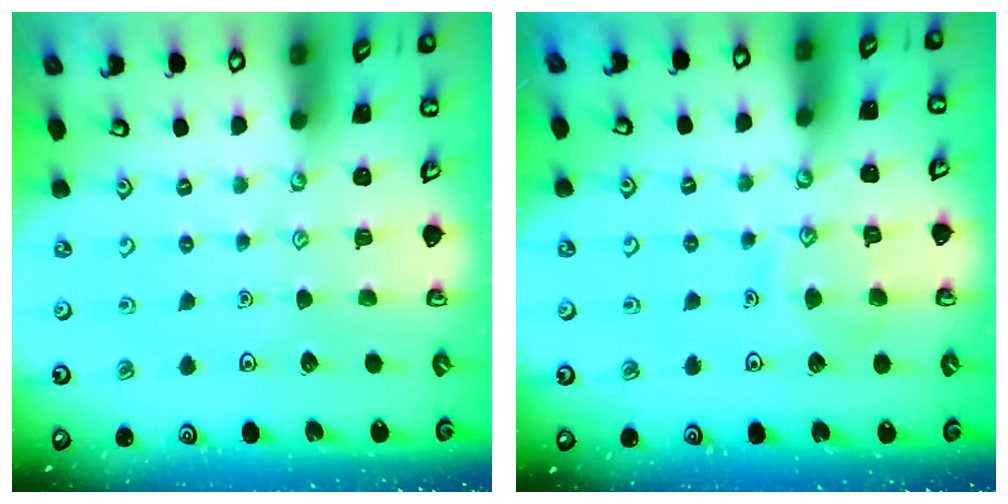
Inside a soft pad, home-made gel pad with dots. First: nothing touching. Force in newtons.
{"total": 8.8, "press": 8.7, "slide": 0.8}